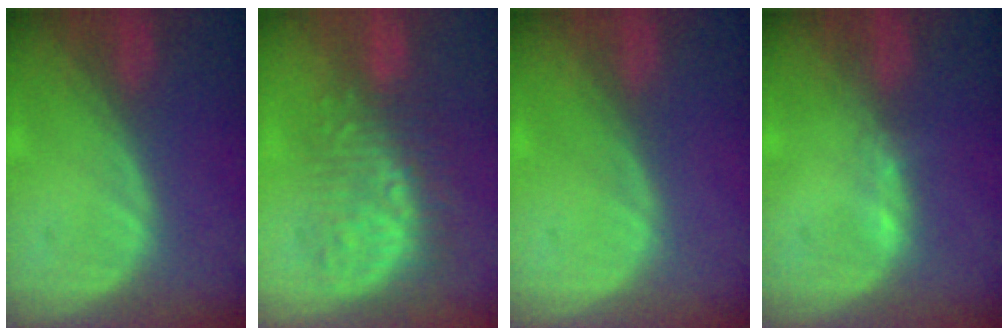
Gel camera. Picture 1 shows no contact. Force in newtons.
{"total": 9.2, "press": 8.4, "slide": 3.9}
{"total": 0.0}
{"total": 0.7, "press": 0.7, "slide": 0.2}